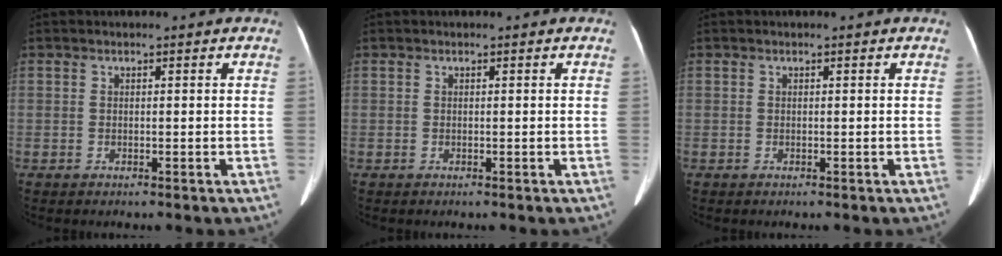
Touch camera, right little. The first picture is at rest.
{"total": 0.0}
{"total": 0.0}